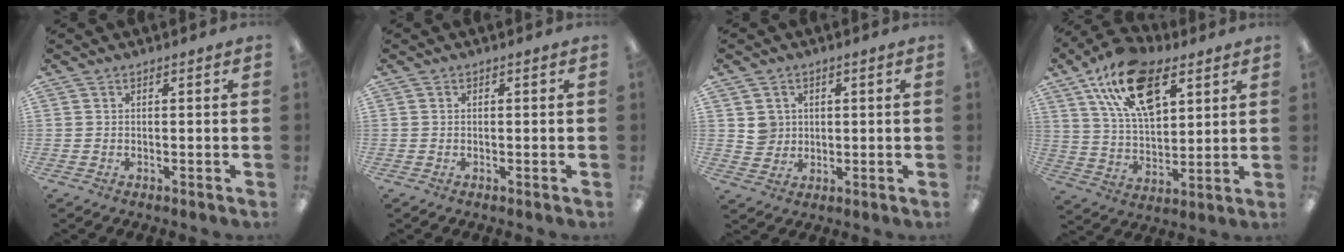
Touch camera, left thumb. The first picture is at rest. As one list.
[{"total": 0.0}, {"total": 4.4, "force": [1.2, 4.2, 0.6], "torque": [-0.001, 0.000, 0.017]}, {"total": 18.7, "force": [9.5, 9.9, 12.6], "torque": [-0.211, -0.023, 0.170]}]